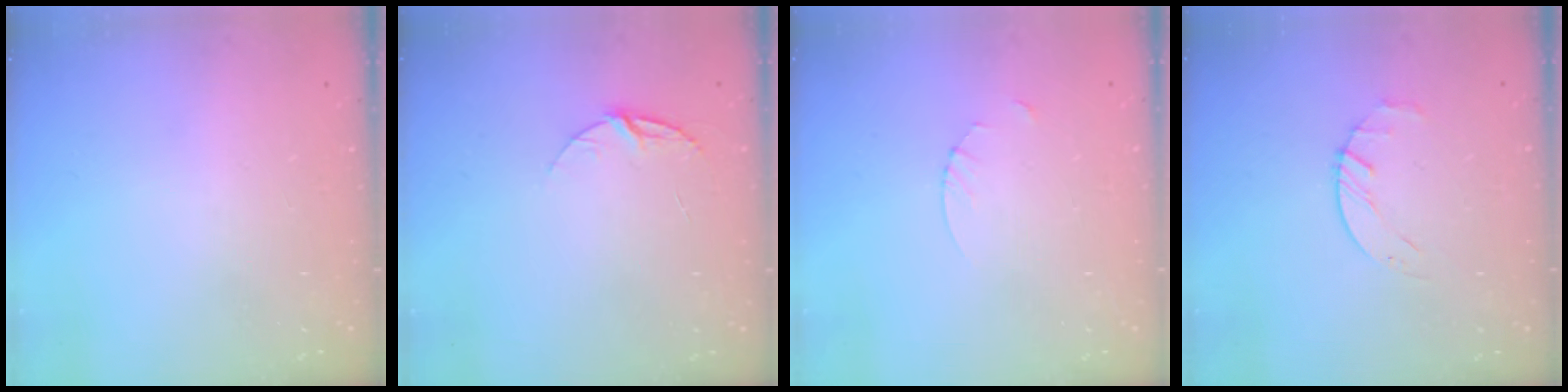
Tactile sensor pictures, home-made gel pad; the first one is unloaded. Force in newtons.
{"total": 5.7, "press": 5.7, "slide": 0.6}
{"total": 2.7, "press": 2.7, "slide": 0.3}
{"total": 2.7, "press": 2.6, "slide": 0.3}